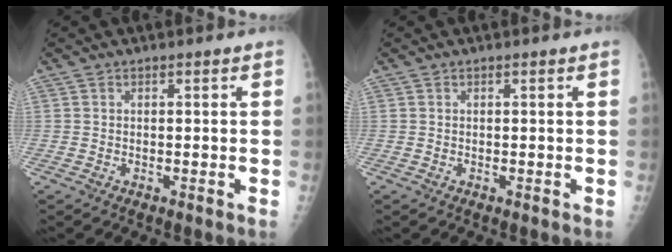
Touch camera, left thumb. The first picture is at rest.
{"total": 0.0}